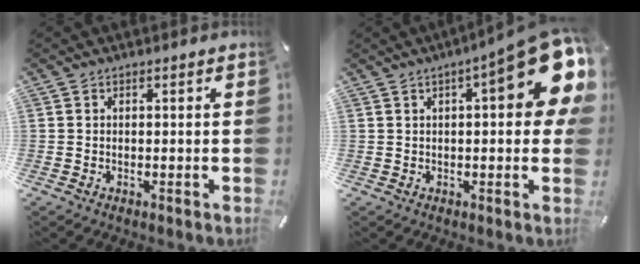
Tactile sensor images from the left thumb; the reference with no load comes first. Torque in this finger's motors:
{"motor_torque": [2.32, 2.69, 1.80, -0.97, 0.12]}